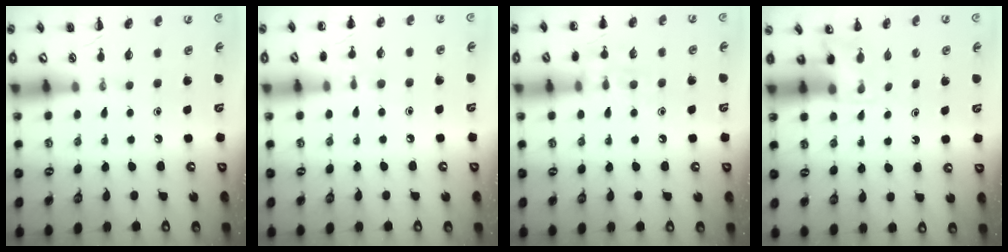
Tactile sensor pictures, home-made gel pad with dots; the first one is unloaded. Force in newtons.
{"total": 5.9, "press": 5.7, "slide": 1.7}
{"total": 8.9, "press": 8.8, "slide": 1.2}
{"total": 4.5, "press": 4.3, "slide": 1.3}